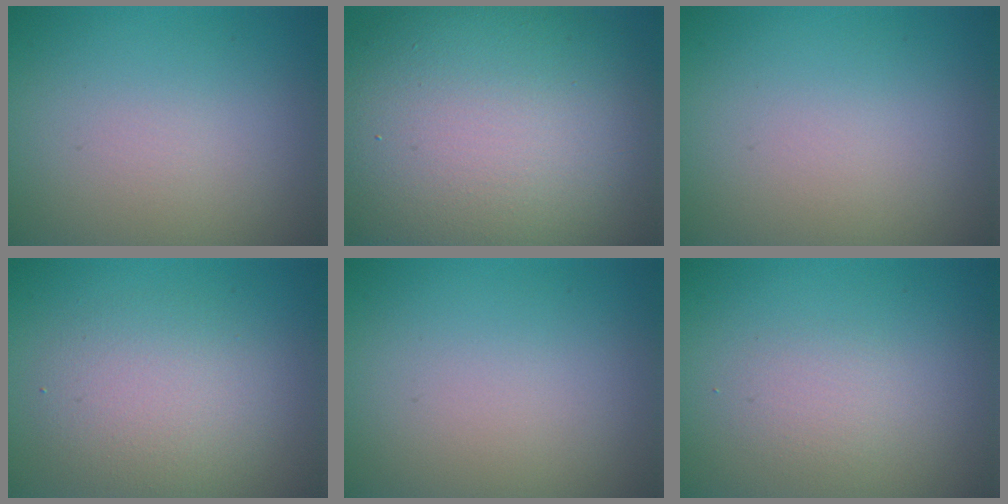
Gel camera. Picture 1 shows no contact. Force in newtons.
{"total": 15.9, "press": 15.9, "slide": 0.8}
{"total": 0.0}
{"total": 3.8, "press": 3.8, "slide": 0.1}
{"total": 0.0}
{"total": 1.4, "press": 1.4, "slide": 0.1}